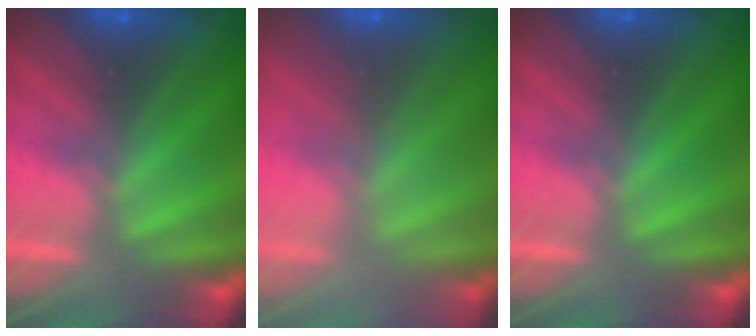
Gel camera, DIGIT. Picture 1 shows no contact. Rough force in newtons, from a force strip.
{"total": 2.9}
{"total": 0.0}